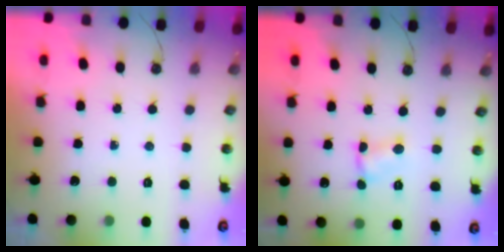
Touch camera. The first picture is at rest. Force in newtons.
{"total": 2.1, "press": 2.1, "slide": 0.3}